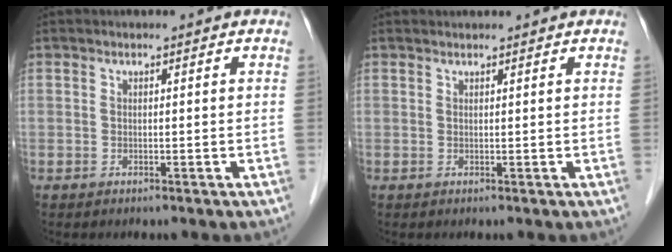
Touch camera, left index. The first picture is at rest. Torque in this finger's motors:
{"motor_torque": [0.16, -0.17, -0.04, 0.01]}